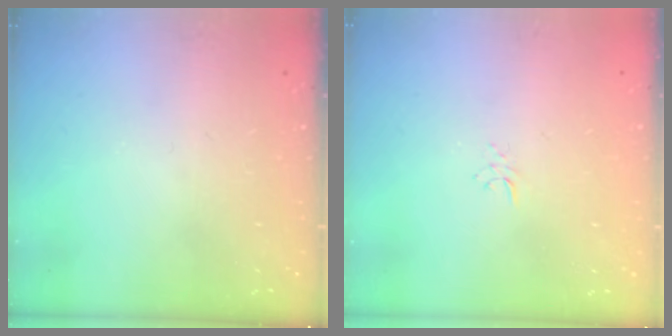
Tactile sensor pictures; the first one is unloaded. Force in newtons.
{"total": 2.9, "press": 2.9, "slide": 0.3}